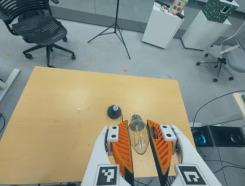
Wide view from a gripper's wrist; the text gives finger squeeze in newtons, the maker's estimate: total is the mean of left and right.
{"total": 9.9, "left": 9.3, "right": 10.4}